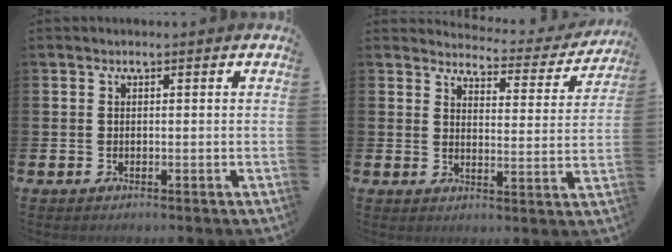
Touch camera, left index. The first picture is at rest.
{"total": 3.6, "force": [3.5, 0.8, 0.5], "torque": [-0.015, -0.036, 0.051]}